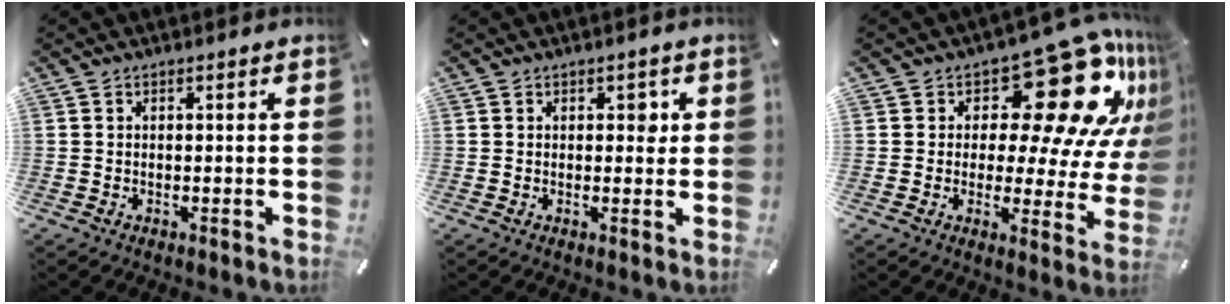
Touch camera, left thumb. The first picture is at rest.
{"total": 2.3, "force": [0.6, 1.6, 1.6], "torque": [-0.001, -0.006, 0.002]}
{"total": 22.7, "force": [11.3, 10.6, 16.6], "torque": [-0.209, -0.088, 0.187]}